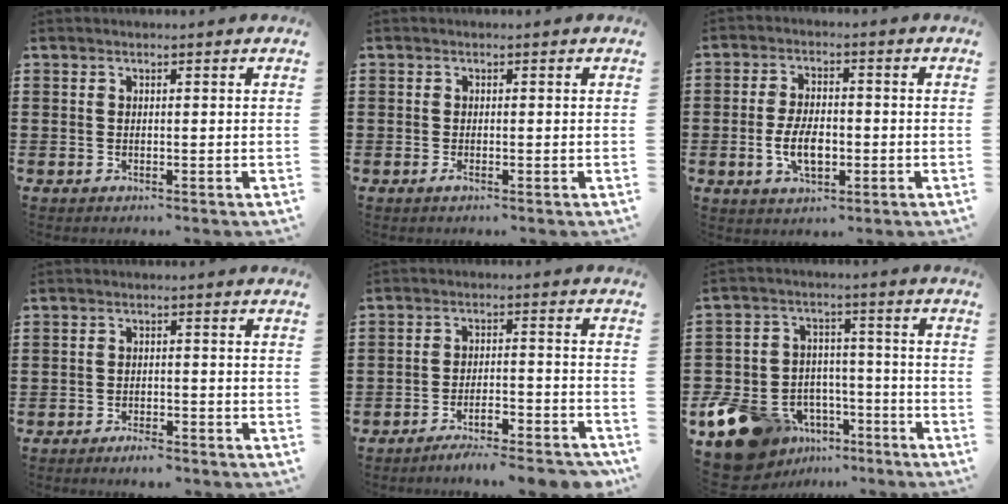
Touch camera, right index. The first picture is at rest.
{"total": 0.7, "force": [-0.4, 0.2, 0.6], "torque": [-0.020, -0.005, -0.009]}
{"total": 6.2, "force": [-1.4, 3.2, 5.2], "torque": [-0.104, -0.003, -0.030]}
{"total": 2.1, "force": [-2.1, 0.3, 0.5], "torque": [-0.014, 0.002, -0.041]}
{"total": 4.9, "force": [-4.6, 0.0, 1.6], "torque": [-0.028, -0.004, -0.090]}
{"total": 11.0, "force": [-6.8, 7.7, 3.9], "torque": [-0.117, 0.031, -0.123]}